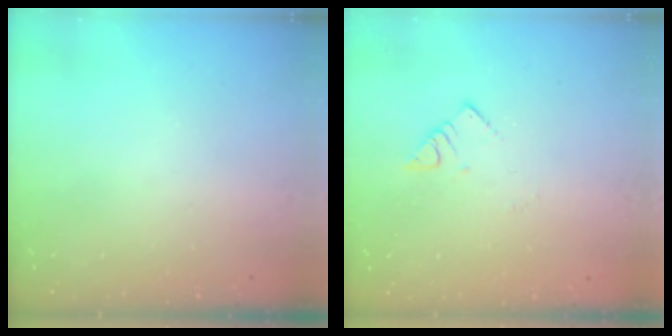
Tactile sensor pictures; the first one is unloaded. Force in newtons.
{"total": 2.4, "press": 2.3, "slide": 0.5}